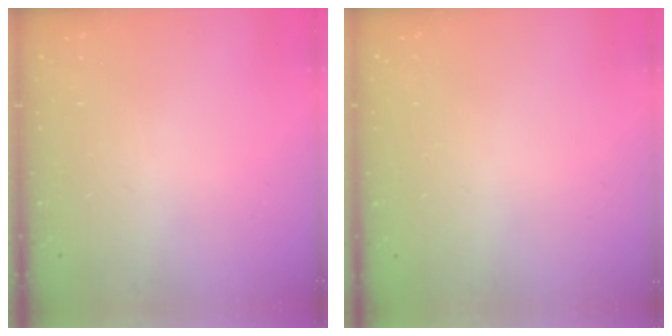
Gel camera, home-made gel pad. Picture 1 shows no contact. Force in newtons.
{"total": 0.8, "press": 0.4, "slide": 0.7}